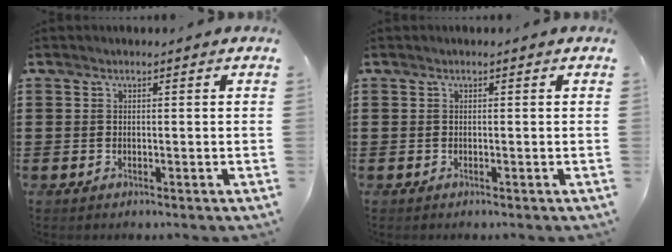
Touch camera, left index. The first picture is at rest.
{"total": 0.0}